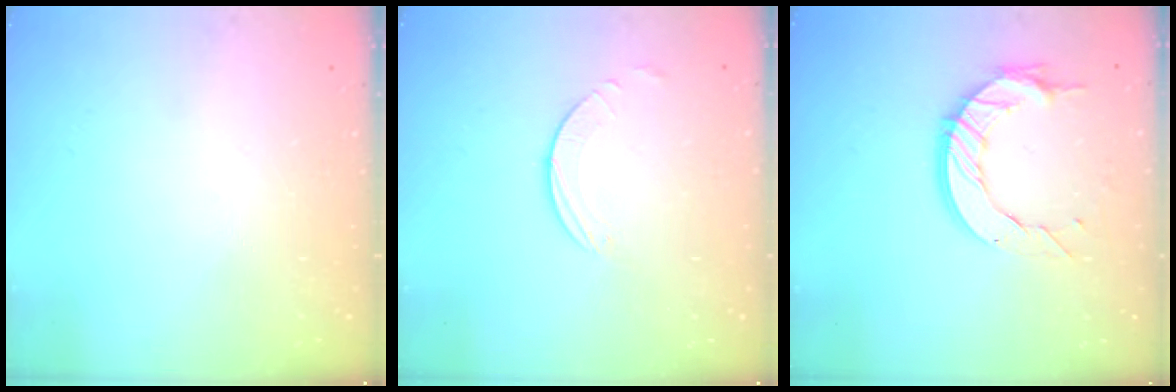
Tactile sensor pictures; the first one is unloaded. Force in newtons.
{"total": 1.6, "press": 1.6, "slide": 0.2}
{"total": 12.5, "press": 12.4, "slide": 0.9}